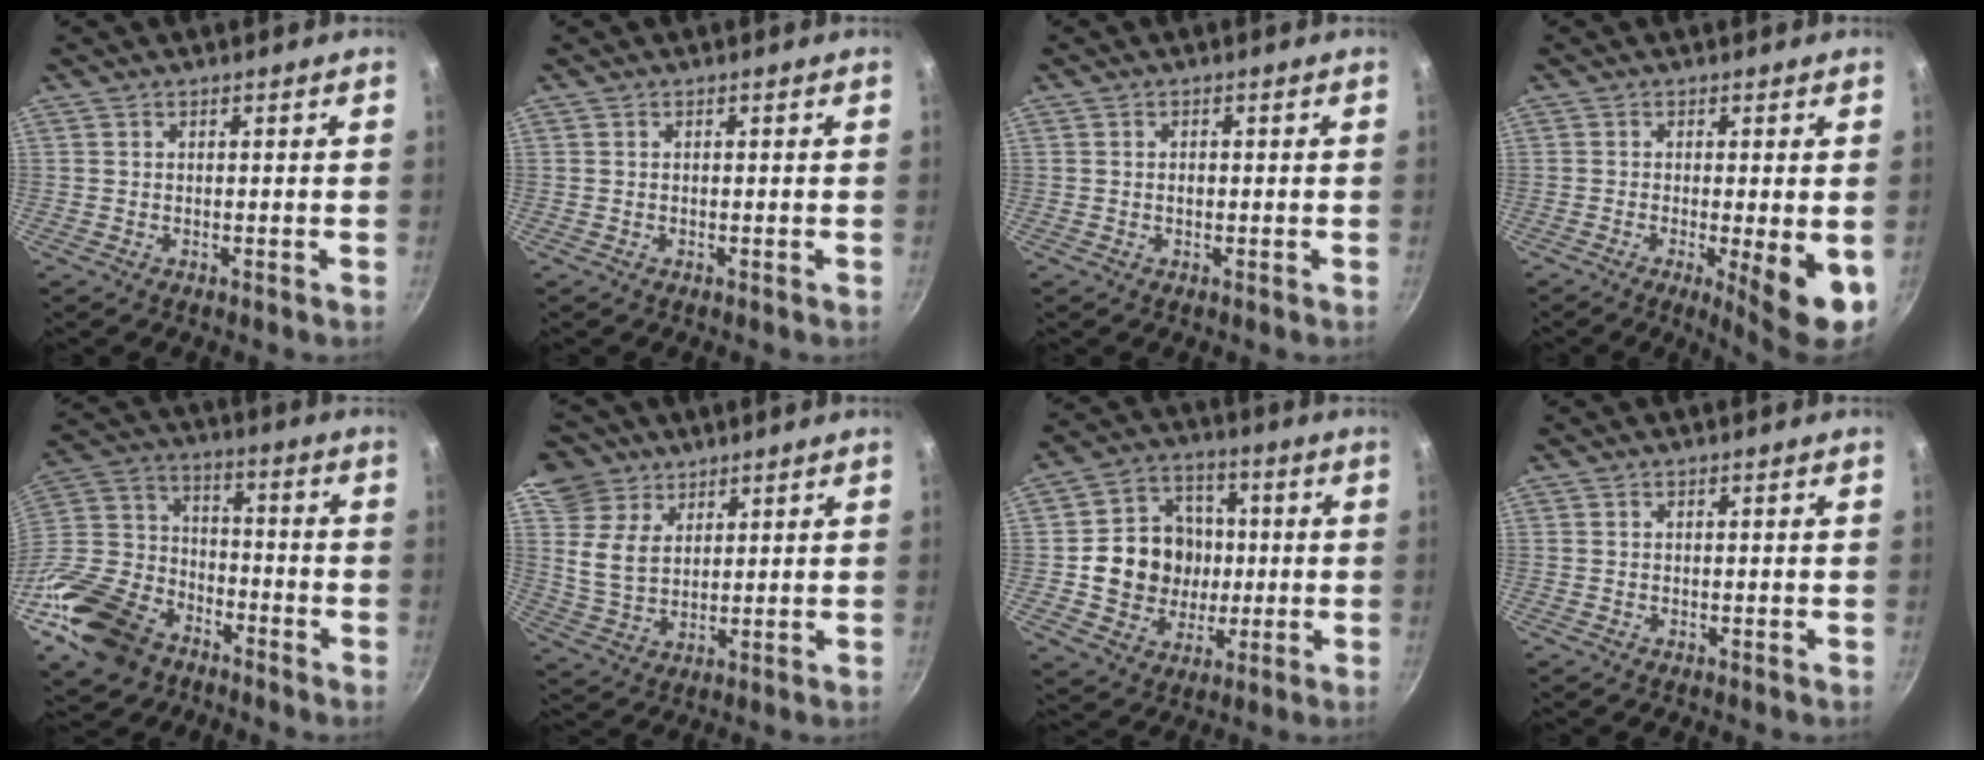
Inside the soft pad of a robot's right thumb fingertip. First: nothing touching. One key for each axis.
{"total": 0.0}
{"total": 1.2, "fx": -0.1, "fy": 0.8, "fz": 0.8, "tx": -0.013, "ty": 0.003, "tz": -0.003}
{"total": 8.6, "fx": -2.0, "fy": 1.6, "fz": 8.2, "tx": -0.108, "ty": -0.009, "tz": -0.020}
{"total": 22.7, "fx": -12.9, "fy": 14.9, "fz": 11.2, "tx": -0.221, "ty": 0.071, "tz": -0.247}
{"total": 10.7, "fx": 6.3, "fy": 7.7, "fz": 4.0, "tx": -0.053, "ty": -0.025, "tz": 0.117}
{"total": 14.5, "fx": 0.0, "fy": 13.1, "fz": 6.3, "tx": -0.069, "ty": 0.023, "tz": -0.002}
{"total": 0.0}